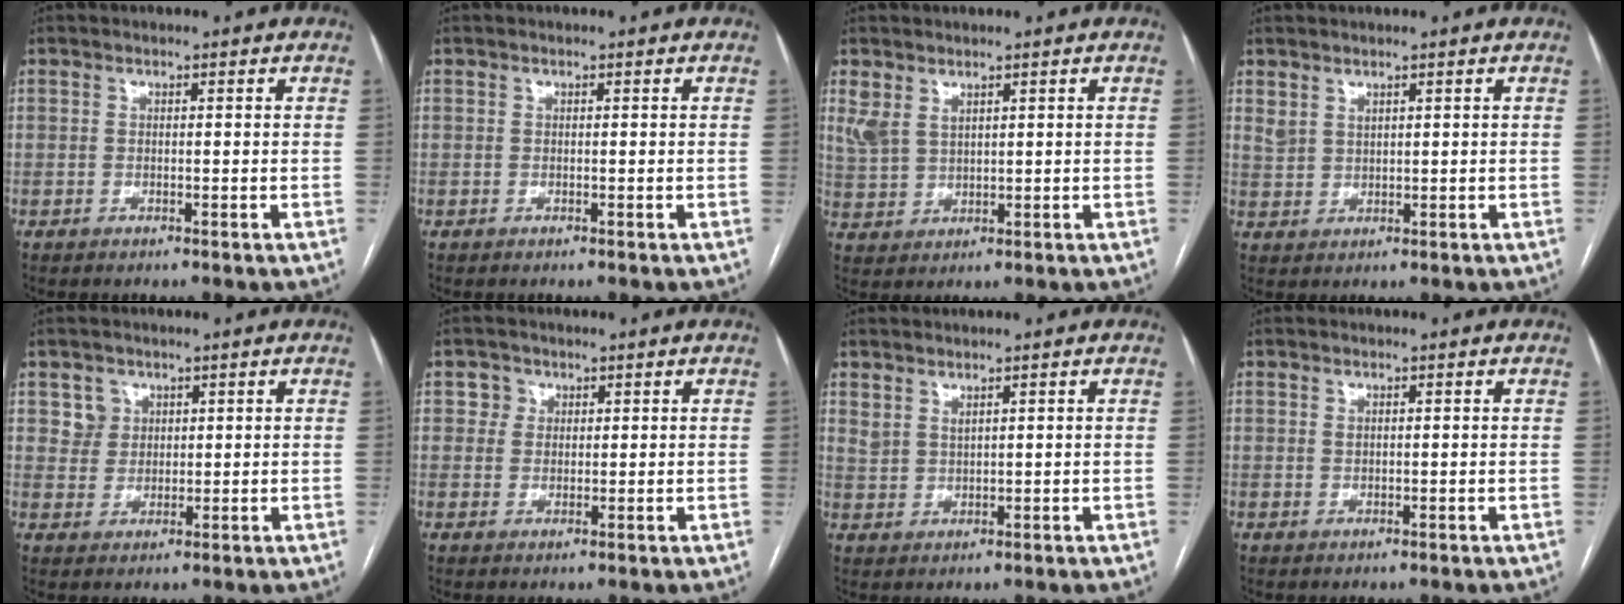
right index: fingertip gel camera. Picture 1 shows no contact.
{"total": 0.0}
{"total": 4.3, "force": [3.0, 2.4, 1.9], "torque": [-0.054, 0.012, 0.073]}
{"total": 2.4, "force": [2.1, 1.1, 0.4], "torque": [-0.015, 0.010, 0.046]}
{"total": 4.1, "force": [1.8, 3.7, -0.2], "torque": [0.007, 0.009, 0.034]}
{"total": 2.3, "force": [0.9, 2.1, 0.0], "torque": [0.013, 0.002, 0.009]}
{"total": 2.6, "force": [2.4, 0.8, 0.6], "torque": [-0.019, 0.006, 0.052]}
{"total": 0.6, "force": [0.3, 0.4, 0.4], "torque": [-0.004, -0.001, 0.005]}